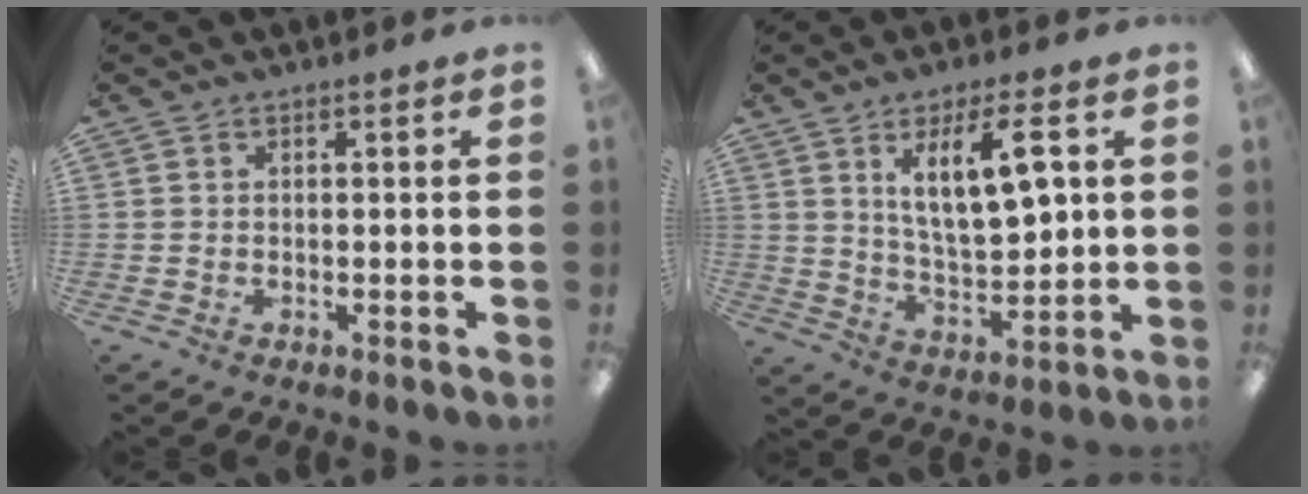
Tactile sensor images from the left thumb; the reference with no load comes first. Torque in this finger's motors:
{"motor_torque": [1.29, 2.12, 1.18, -1.23, 0.42]}